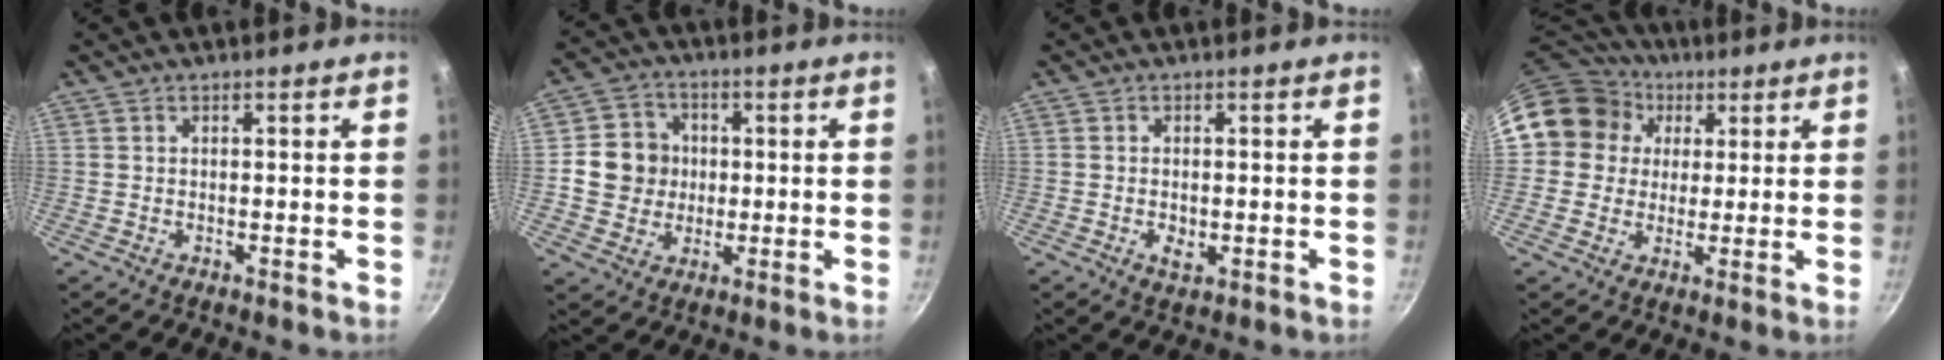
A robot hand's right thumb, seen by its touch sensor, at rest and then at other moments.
{"total": 9.2, "force": [0.3, 8.6, 3.3], "torque": [-0.023, 0.014, -0.003]}
{"total": 2.8, "force": [-0.6, 1.7, 2.2], "torque": [-0.037, -0.003, -0.008]}
{"total": 14.0, "force": [3.8, 12.6, 4.7], "torque": [-0.061, 0.018, 0.053]}